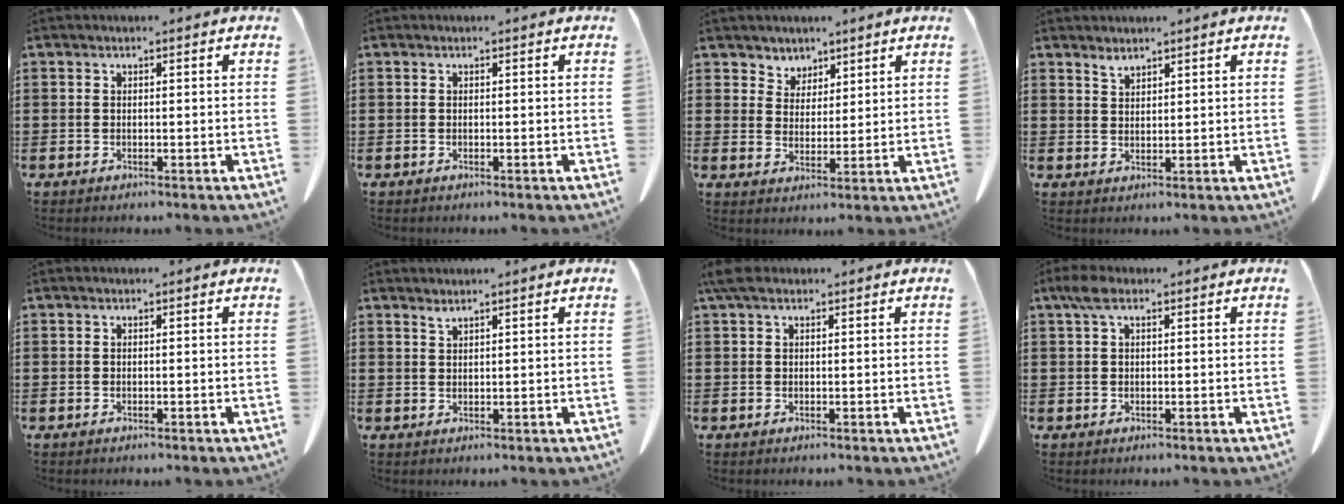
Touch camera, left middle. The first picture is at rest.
{"total": 0.0}
{"total": 3.9, "force": [3.2, 2.3, -0.4], "torque": [-0.013, -0.004, 0.060]}
{"total": 1.7, "force": [1.7, 0.3, 0.4], "torque": [-0.012, -0.002, 0.033]}
{"total": 0.0}
{"total": 1.3, "force": [1.2, -0.1, 0.4], "torque": [-0.012, -0.004, 0.024]}
{"total": 2.5, "force": [1.4, 1.4, 1.6], "torque": [-0.037, 0.006, 0.026]}
{"total": 2.9, "force": [1.2, 1.4, 2.2], "torque": [-0.050, 0.007, 0.021]}